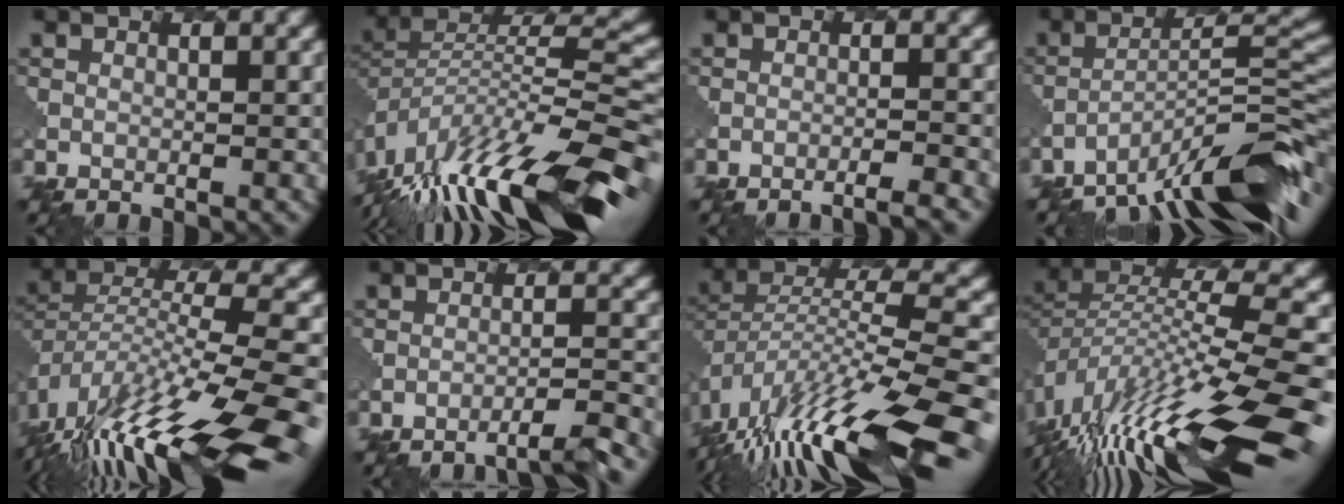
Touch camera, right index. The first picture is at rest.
{"total": 15.6, "force": [-10.3, 4.4, 10.9], "torque": [-0.209, 0.020, -0.178]}
{"total": 2.9, "force": [-2.5, 0.2, 1.4], "torque": [-0.013, 0.005, -0.047]}
{"total": 9.4, "force": [-6.7, 1.4, 6.4], "torque": [-0.088, 0.014, -0.114]}
{"total": 15.5, "force": [-10.3, 3.9, 10.9], "torque": [-0.204, 0.016, -0.170]}
{"total": 4.1, "force": [-3.3, 0.3, 2.4], "torque": [-0.029, 0.014, -0.059]}
{"total": 14.1, "force": [-8.6, 3.8, 10.6], "torque": [-0.199, 0.016, -0.144]}
{"total": 15.3, "force": [-9.0, 4.1, 11.7], "torque": [-0.232, 0.018, -0.153]}